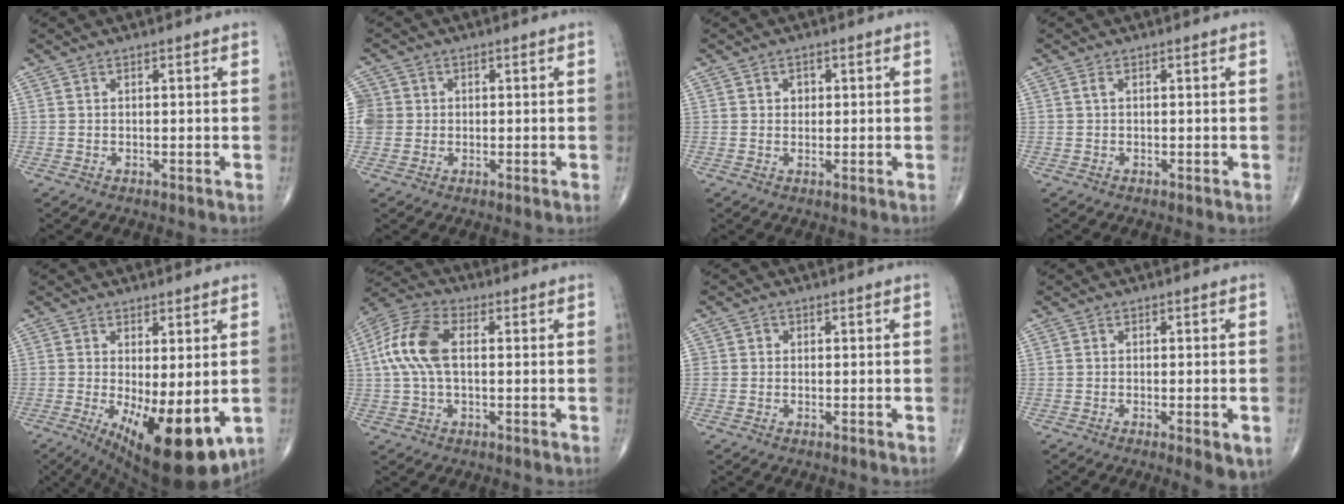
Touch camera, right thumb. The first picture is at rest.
{"total": 6.0, "force": [0.6, 5.8, 1.3], "torque": [-0.017, 0.016, 0.012]}
{"total": 1.8, "force": [0.5, 1.5, 0.8], "torque": [-0.002, 0.000, 0.005]}
{"total": 0.6, "force": [0.2, 0.3, 0.5], "torque": [-0.013, 0.002, 0.002]}
{"total": 15.5, "force": [-3.9, 5.6, 13.9], "torque": [-0.192, -0.030, -0.039]}
{"total": 11.3, "force": [1.1, 6.1, 9.4], "torque": [-0.213, 0.028, 0.013]}
{"total": 1.2, "force": [0.0, 1.2, 0.3], "torque": [0.005, 0.004, -0.003]}
{"total": 4.6, "force": [-1.6, 1.1, 4.2], "torque": [-0.060, -0.005, -0.020]}